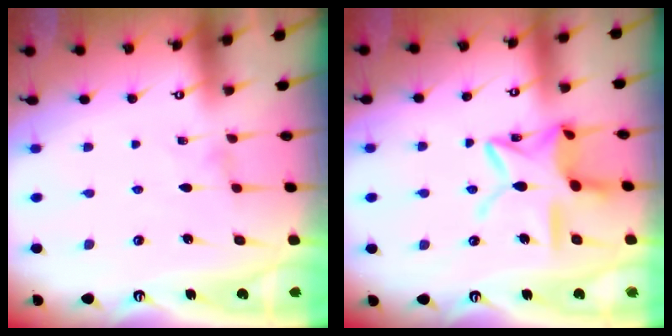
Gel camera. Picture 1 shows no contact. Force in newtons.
{"total": 15.9, "press": 15.9, "slide": 1.3}